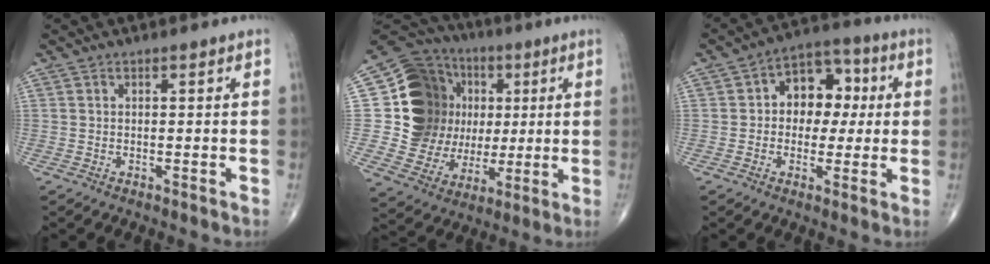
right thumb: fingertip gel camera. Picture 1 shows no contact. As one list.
[{"total": 20.7, "force": [2.8, 17.8, 10.1], "torque": [-0.121, 0.020, 0.067]}, {"total": 11.0, "force": [1.3, 8.0, 7.3], "torque": [-0.057, 0.027, 0.011]}]